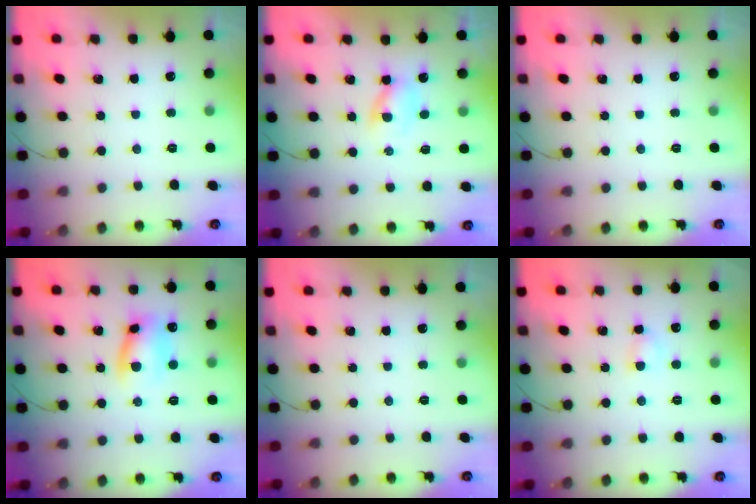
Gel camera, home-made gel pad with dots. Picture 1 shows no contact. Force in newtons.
{"total": 2.3, "press": 2.0, "slide": 1.1}
{"total": 0.0}
{"total": 9.6, "press": 9.6, "slide": 0.8}
{"total": 0.0}
{"total": 3.0, "press": 2.8, "slide": 1.0}